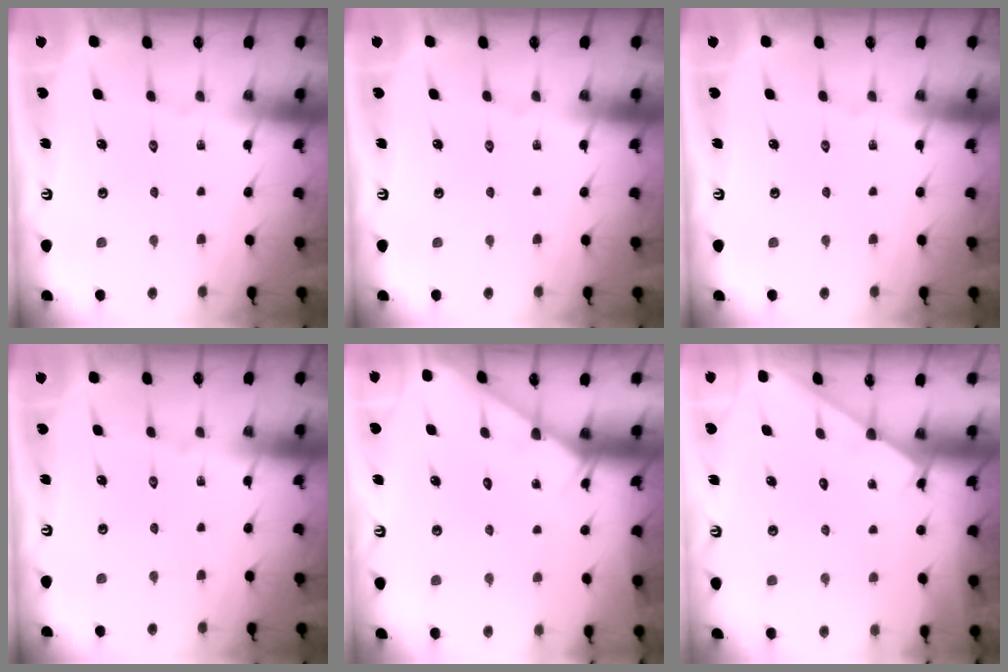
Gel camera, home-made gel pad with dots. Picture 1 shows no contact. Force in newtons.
{"total": 0.0}
{"total": 0.0}
{"total": 0.0}
{"total": 4.4, "press": 4.3, "slide": 0.3}
{"total": 3.2, "press": 3.1, "slide": 0.3}